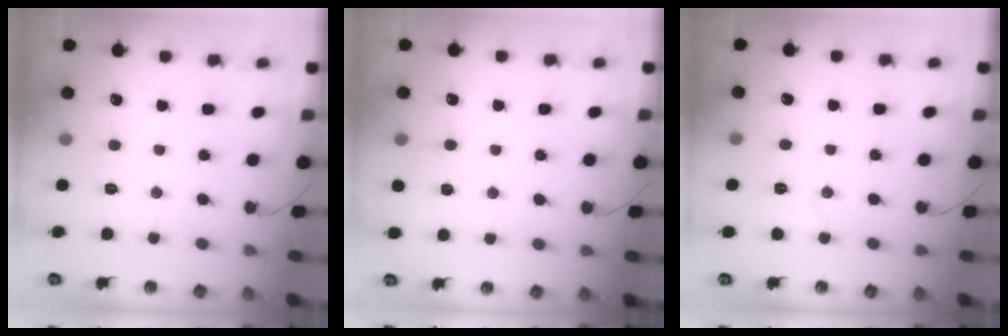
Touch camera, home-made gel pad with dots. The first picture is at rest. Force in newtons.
{"total": 4.5, "press": 4.4, "slide": 0.8}
{"total": 5.0, "press": 4.9, "slide": 1.1}